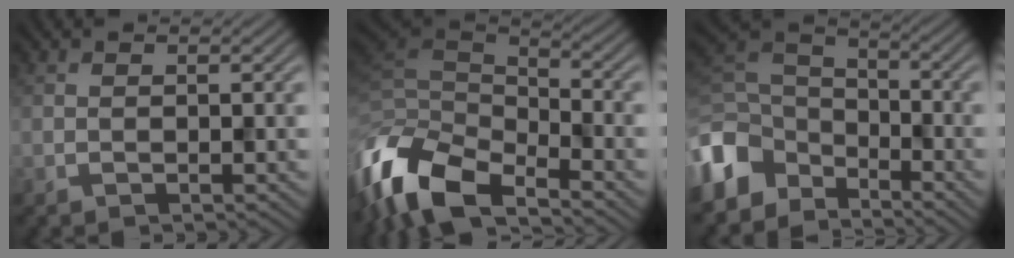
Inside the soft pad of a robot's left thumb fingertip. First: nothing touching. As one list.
[{"total": 12.4, "force": [-7.7, 5.3, 8.2], "torque": [-0.198, -0.015, -0.148]}, {"total": 10.5, "force": [-6.4, 6.8, 4.7], "torque": [-0.136, -0.007, -0.143]}]